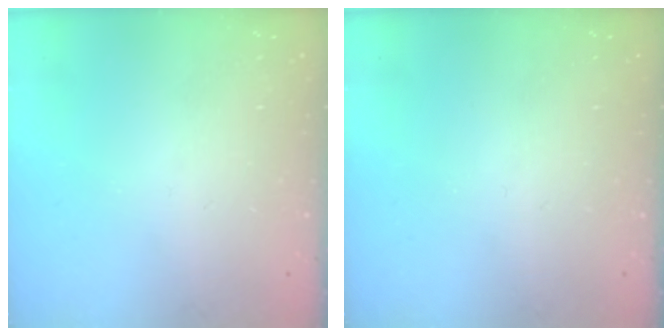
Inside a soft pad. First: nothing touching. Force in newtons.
{"total": 0.0}